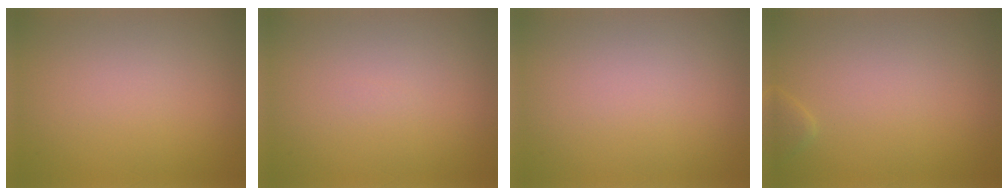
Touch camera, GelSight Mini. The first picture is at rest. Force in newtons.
{"total": 0.0}
{"total": 0.0}
{"total": 0.9, "press": 0.9, "slide": 0.0}